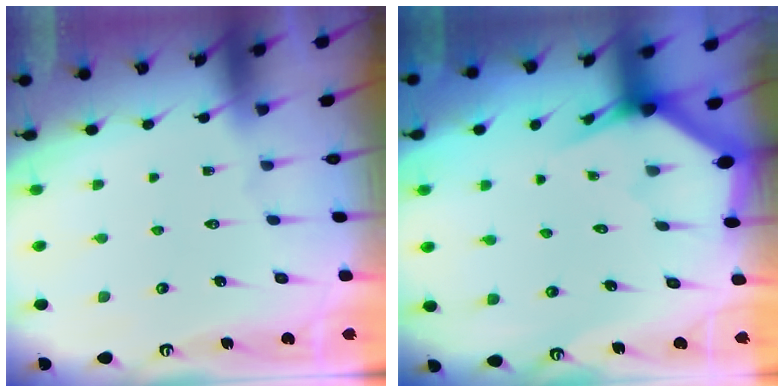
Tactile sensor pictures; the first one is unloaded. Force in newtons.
{"total": 2.9, "press": 2.9, "slide": 0.2}